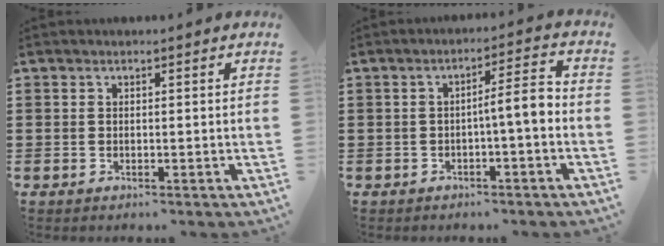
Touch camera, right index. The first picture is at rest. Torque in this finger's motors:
{"motor_torque": [1.03, -0.50, 0.36, 0.12]}